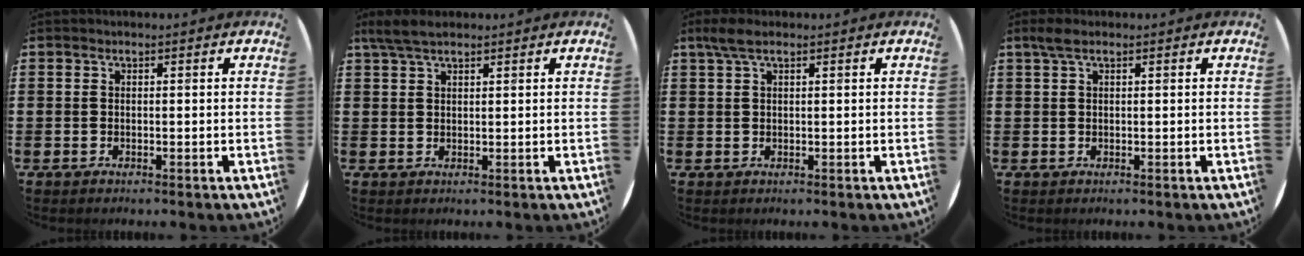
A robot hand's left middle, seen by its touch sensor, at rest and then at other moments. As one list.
[{"total": 3.2, "force": [2.4, 0.9, 1.9], "torque": [-0.040, 0.007, 0.045]}, {"total": 2.3, "force": [1.5, 0.6, 1.6], "torque": [-0.034, 0.005, 0.027]}, {"total": 1.4, "force": [0.9, 0.4, 1.1], "torque": [-0.021, 0.006, 0.014]}]